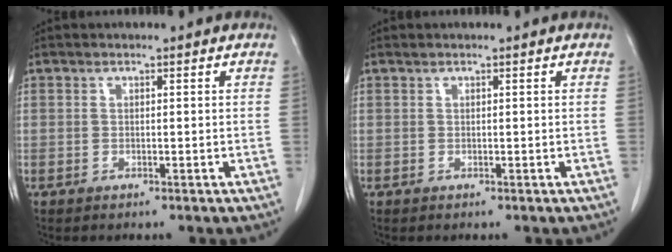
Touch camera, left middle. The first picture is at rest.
{"total": 0.0}